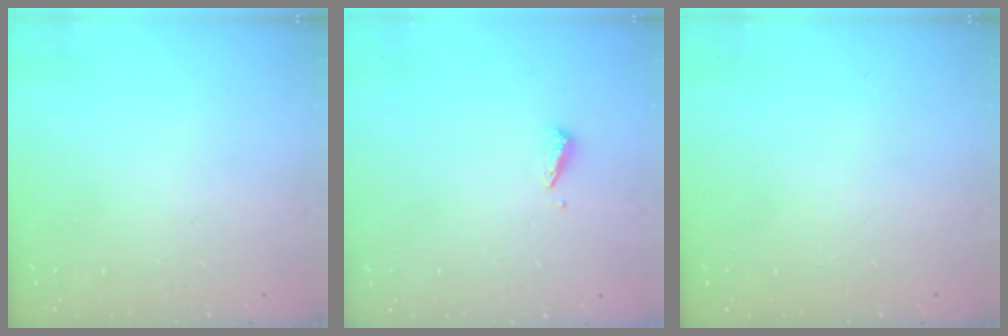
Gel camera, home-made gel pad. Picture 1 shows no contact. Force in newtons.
{"total": 2.9, "press": 2.9, "slide": 0.4}
{"total": 0.0}